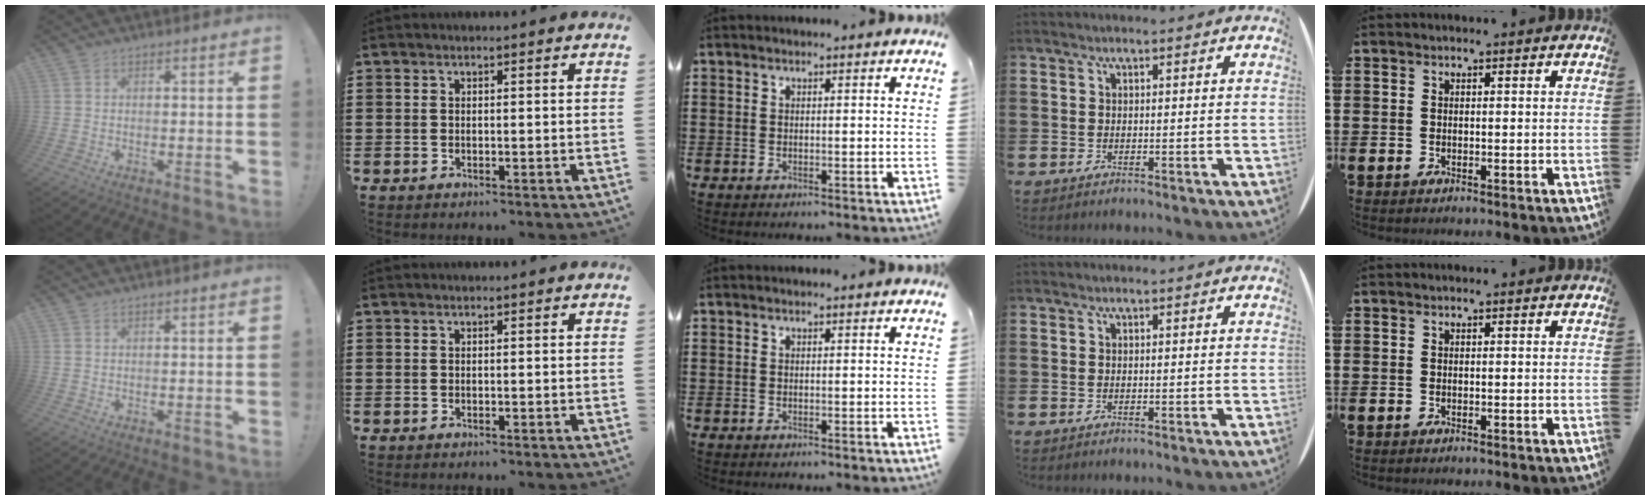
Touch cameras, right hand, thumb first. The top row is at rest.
{}